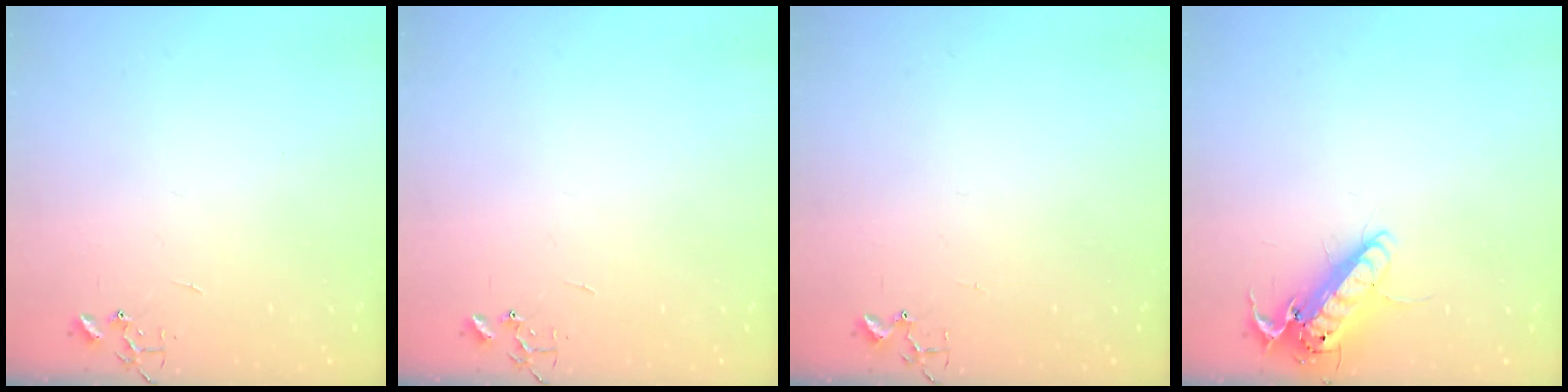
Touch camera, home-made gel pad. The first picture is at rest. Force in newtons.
{"total": 0.0}
{"total": 3.0, "press": 2.9, "slide": 0.4}
{"total": 13.8, "press": 13.6, "slide": 2.3}